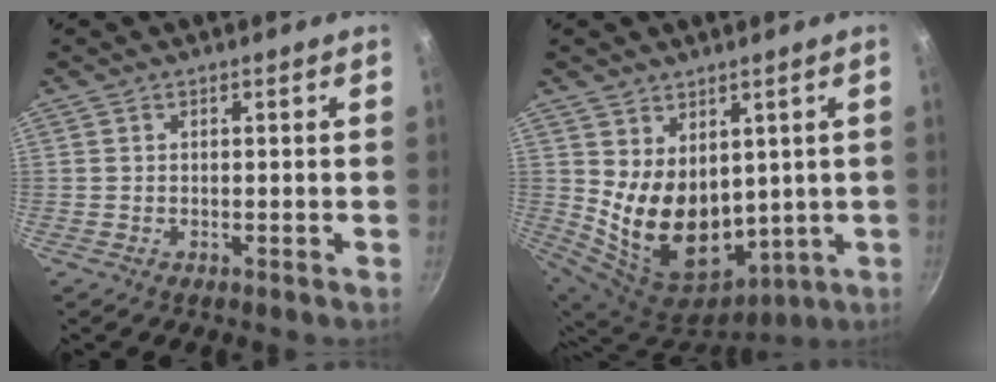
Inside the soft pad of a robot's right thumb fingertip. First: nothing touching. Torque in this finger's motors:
{"motor_torque": [-1.24, 1.99, 1.41, -0.81, 0.19]}